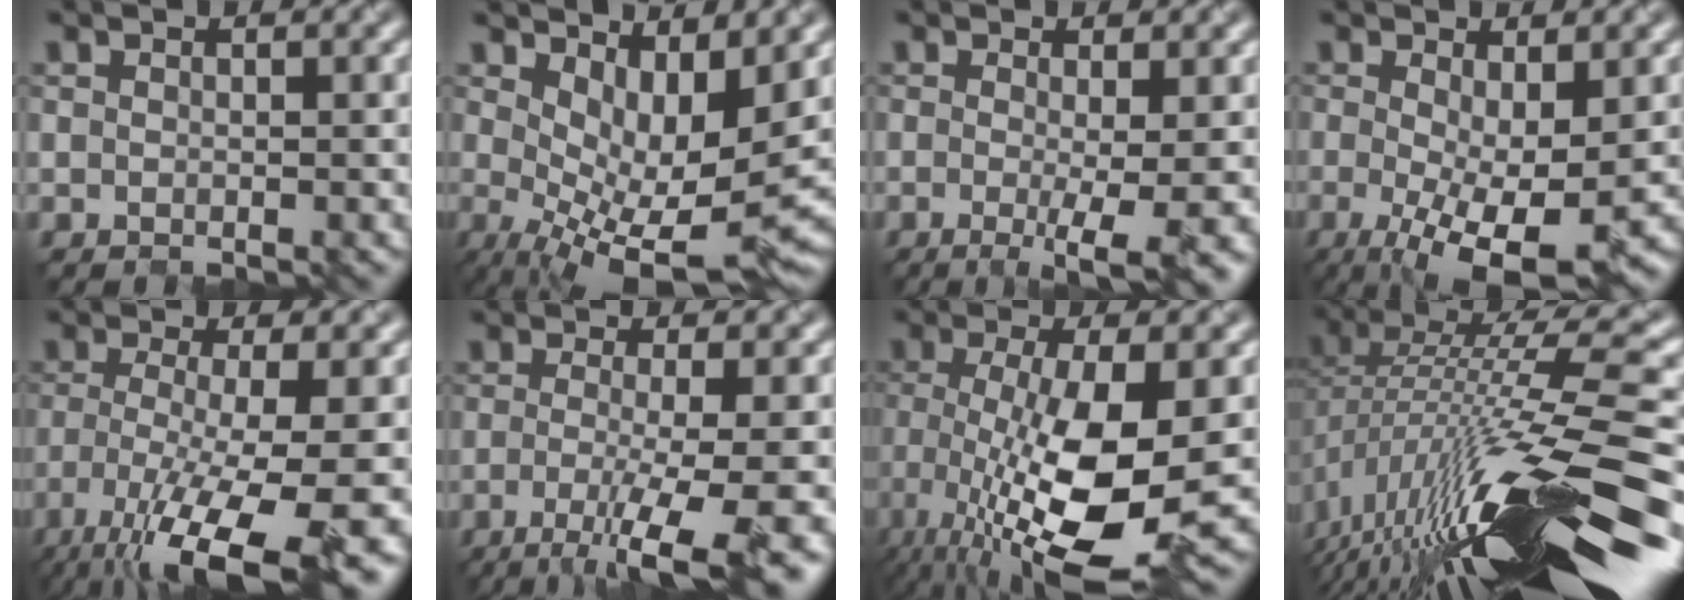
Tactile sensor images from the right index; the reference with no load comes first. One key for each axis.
{"total": 8.6, "fx": 0.8, "fy": 3.3, "fz": 7.8, "tx": -0.137, "ty": -0.018, "tz": 0.024}
{"total": 4.8, "fx": -1.2, "fy": 0.7, "fz": 4.6, "tx": -0.066, "ty": -0.014, "tz": -0.017}
{"total": 7.8, "fx": -1.9, "fy": 2.4, "fz": 7.2, "tx": -0.132, "ty": -0.025, "tz": -0.022}
{"total": 13.7, "fx": -7.1, "fy": 3.6, "fz": 11.1, "tx": -0.199, "ty": -0.027, "tz": -0.112}
{"total": 8.6, "fx": -3.3, "fy": 2.1, "fz": 7.6, "tx": -0.105, "ty": -0.017, "tz": -0.055}
{"total": 12.1, "fx": -3.3, "fy": 3.7, "fz": 11.1, "tx": -0.203, "ty": -0.028, "tz": -0.051}
{"total": 15.0, "fx": -5.1, "fy": 4.4, "fz": 13.4, "tx": -0.239, "ty": 0.026, "tz": -0.082}